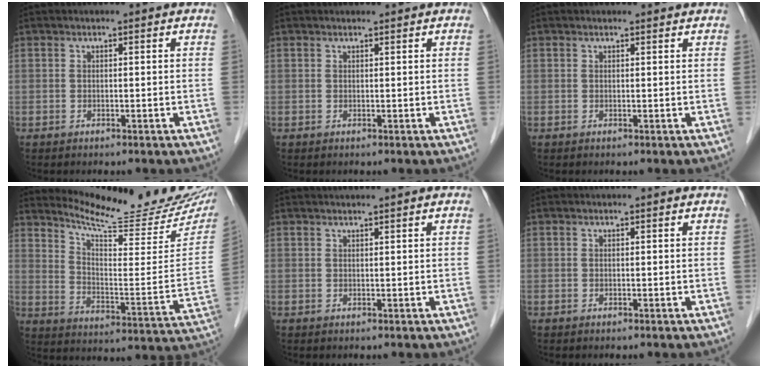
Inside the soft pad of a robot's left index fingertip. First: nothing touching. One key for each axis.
{"total": 1.0, "fx": 1.0, "fy": 0.0, "fz": 0.2, "tx": -0.006, "ty": 0.006, "tz": 0.016}
{"total": 1.5, "fx": 1.5, "fy": 0.3, "fz": 0.1, "tx": -0.010, "ty": 0.001, "tz": 0.015}
{"total": 20.6, "fx": 19.1, "fy": 1.6, "fz": 7.4, "tx": -0.115, "ty": -0.087, "tz": 0.257}
{"total": 1.3, "fx": 1.2, "fy": -0.2, "fz": 0.6, "tx": -0.005, "ty": 0.014, "tz": 0.023}
{"total": 0.0}